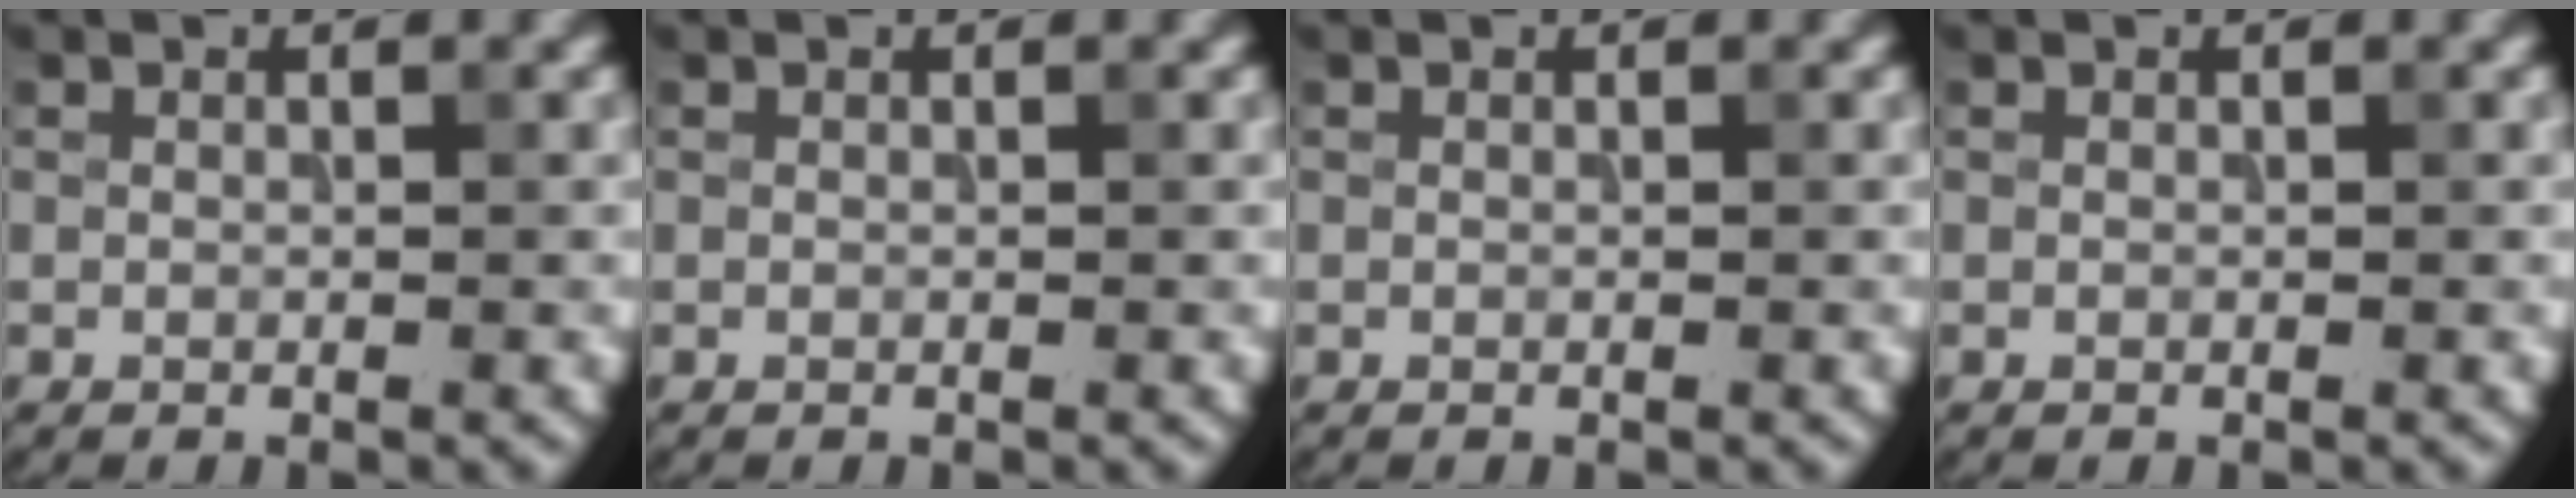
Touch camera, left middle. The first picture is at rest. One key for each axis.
{"total": 0.0}
{"total": 0.0}
{"total": 0.0}